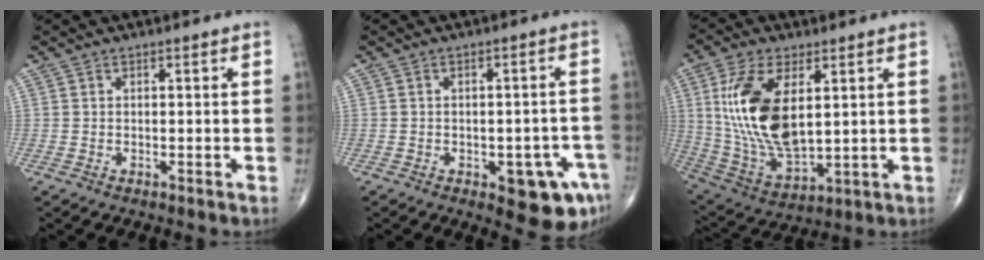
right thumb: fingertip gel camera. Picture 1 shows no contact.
{"total": 9.5, "force": [-4.3, 4.0, 7.5], "torque": [-0.061, 0.019, -0.046]}
{"total": 18.1, "force": [4.0, 9.0, 15.2], "torque": [-0.297, -0.020, 0.087]}